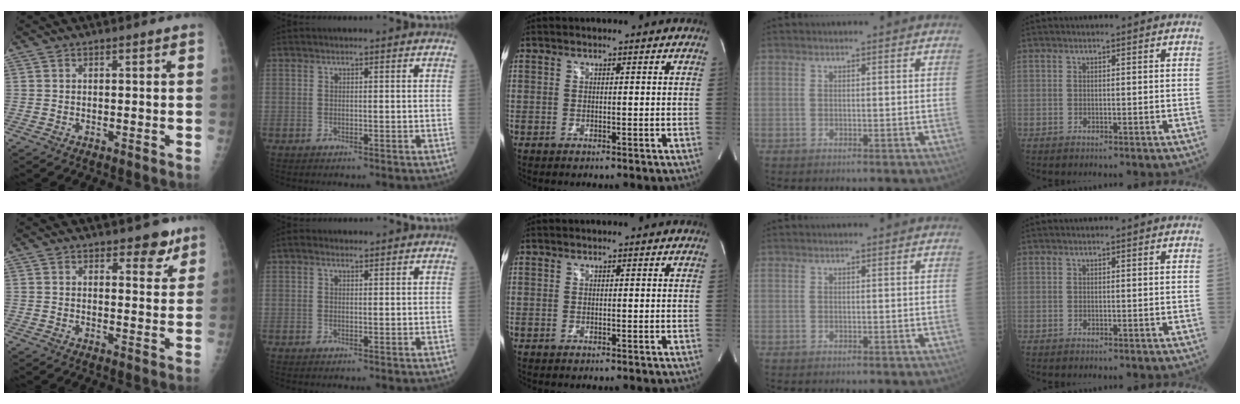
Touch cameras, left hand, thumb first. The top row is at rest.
{"thumb": {"total": 4.8, "force": [3.3, 2.5, 2.3], "torque": [0.001, -0.019, 0.041]}, "index": {"total": 1.2, "force": [0.8, 0.6, 0.6], "torque": [-0.018, 0.010, 0.012]}}